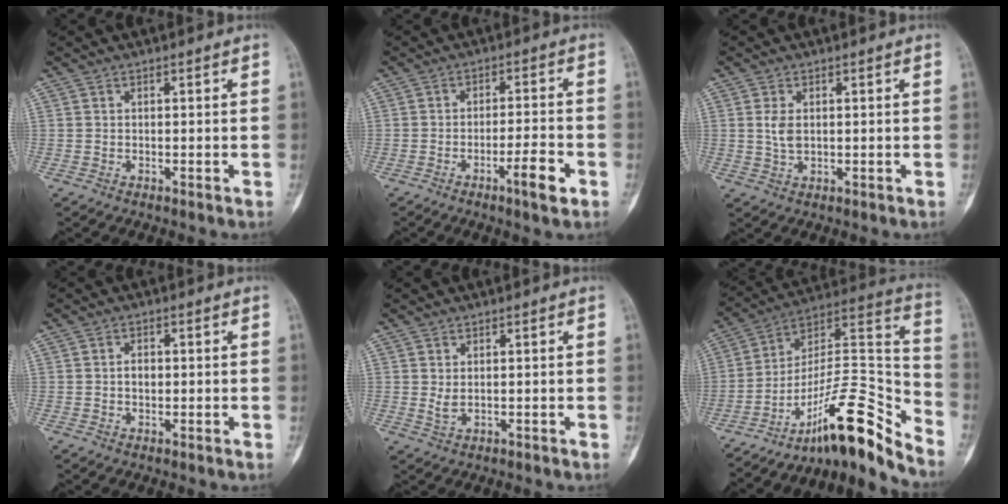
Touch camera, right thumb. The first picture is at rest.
{"total": 6.1, "force": [-3.1, 0.9, 5.2], "torque": [-0.085, 0.017, -0.047]}
{"total": 3.1, "force": [0.5, 1.7, 2.5], "torque": [-0.048, -0.004, 0.012]}
{"total": 1.9, "force": [0.0, 1.3, 1.4], "torque": [-0.017, 0.003, -0.002]}
{"total": 1.7, "force": [0.3, 0.9, 1.4], "torque": [-0.027, -0.004, 0.011]}
{"total": 19.3, "force": [-14.5, 3.8, 12.1], "torque": [-0.160, 0.146, -0.240]}